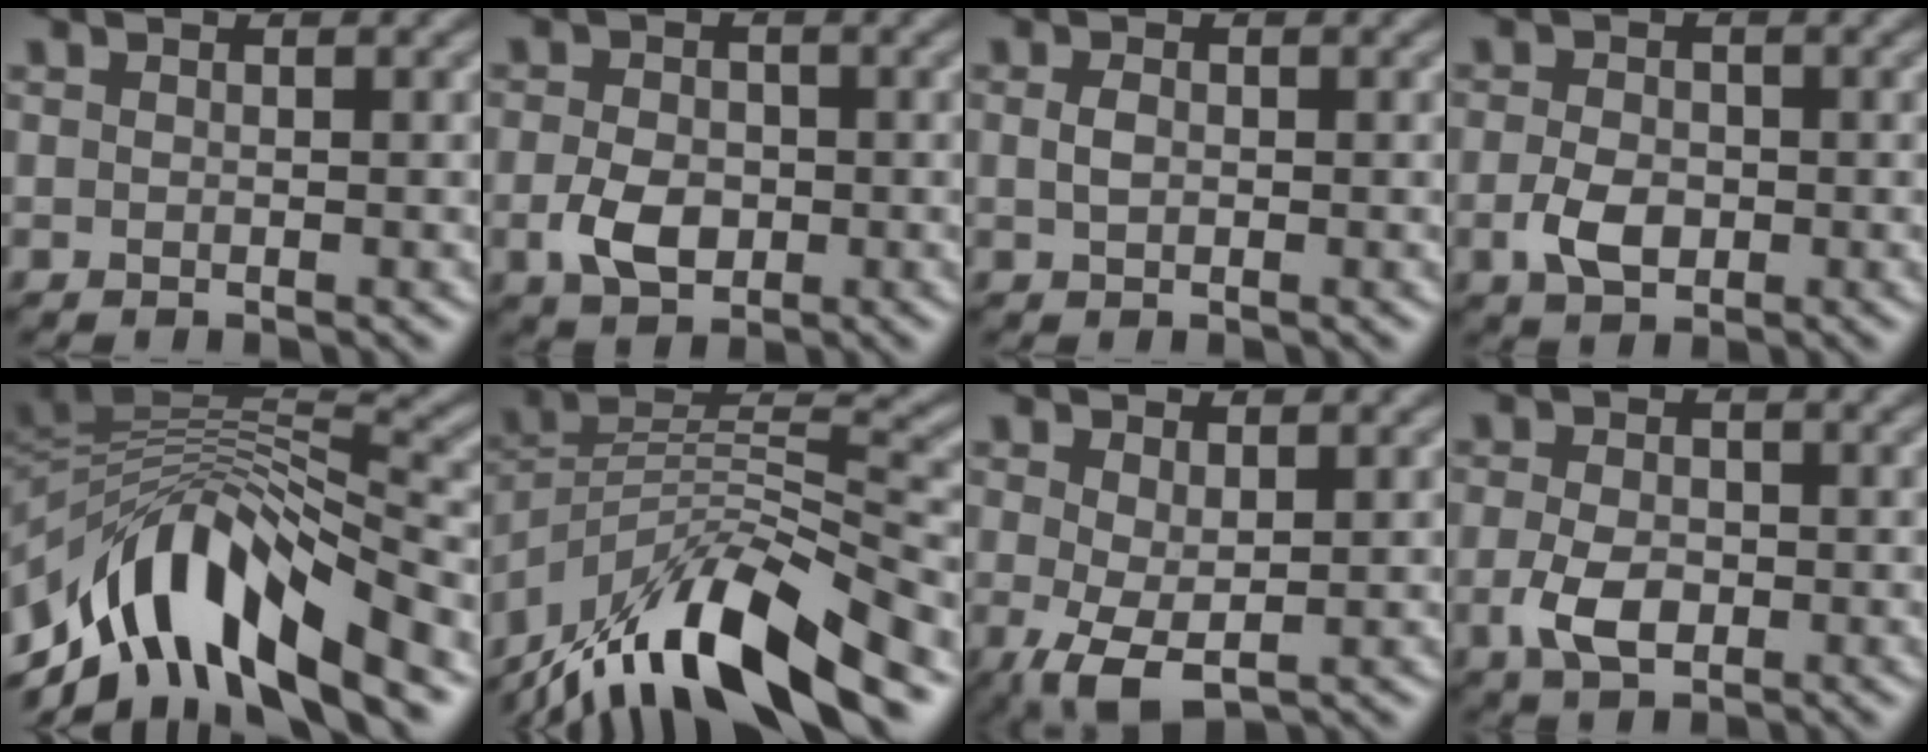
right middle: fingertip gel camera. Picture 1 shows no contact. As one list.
[{"total": 3.6, "force": [-0.8, 2.5, 2.4], "torque": [-0.053, -0.003, -0.020]}, {"total": 1.2, "force": [0.1, 0.7, 0.9], "torque": [-0.022, 0.002, 0.001]}, {"total": 3.0, "force": [-0.8, 2.1, 2.1], "torque": [-0.045, -0.002, -0.017]}, {"total": 11.2, "force": [-5.6, 5.1, 8.3], "torque": [-0.143, 0.017, -0.101]}, {"total": 13.5, "force": [-9.9, 3.7, 8.4], "torque": [-0.157, 0.024, -0.183]}, {"total": 3.7, "force": [-0.3, 1.7, 3.3], "torque": [-0.075, -0.008, -0.003]}, {"total": 3.5, "force": [-0.9, 2.1, 2.6], "torque": [-0.059, -0.004, -0.020]}]